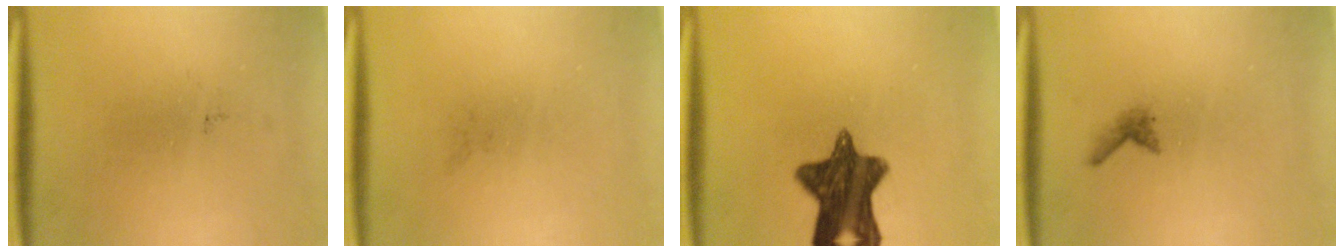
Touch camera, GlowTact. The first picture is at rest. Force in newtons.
{"total": 0.0}
{"total": 11.6}
{"total": 0.9}